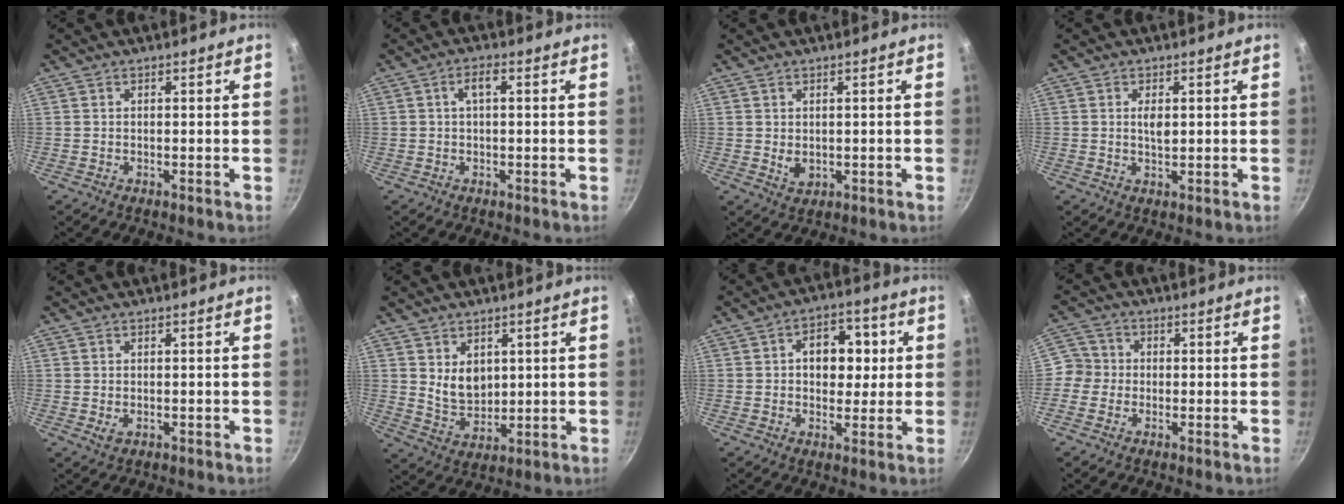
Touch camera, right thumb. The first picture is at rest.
{"total": 2.7, "force": [0.4, 1.1, 2.5], "torque": [-0.051, 0.012, 0.005]}
{"total": 2.5, "force": [0.1, 1.6, 1.9], "torque": [-0.033, -0.005, 0.009]}
{"total": 2.5, "force": [0.5, 1.2, 2.1], "torque": [-0.031, -0.004, 0.009]}
{"total": 1.6, "force": [-0.2, 1.0, 1.2], "torque": [-0.021, -0.003, 0.001]}
{"total": 6.7, "force": [2.1, 4.9, 4.1], "torque": [-0.052, -0.022, 0.050]}
{"total": 9.8, "force": [1.6, 7.1, 6.6], "torque": [-0.050, 0.007, 0.015]}
{"total": 4.6, "force": [-0.8, 4.4, 1.0], "torque": [0.013, 0.013, -0.032]}